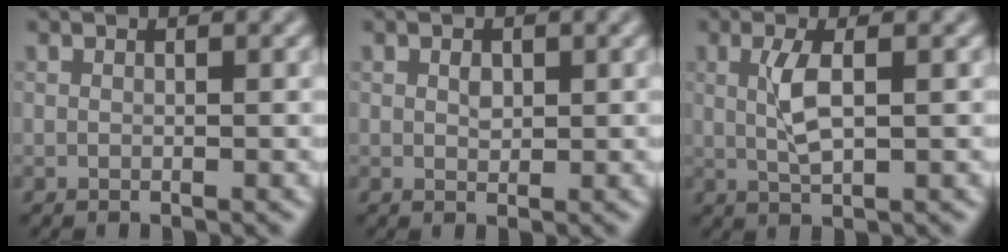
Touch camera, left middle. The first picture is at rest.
{"total": 0.5, "force": [0.1, 0.4, 0.3], "torque": [-0.008, 0.001, 0.009]}
{"total": 2.6, "force": [0.3, 0.7, 2.5], "torque": [-0.059, 0.000, 0.011]}